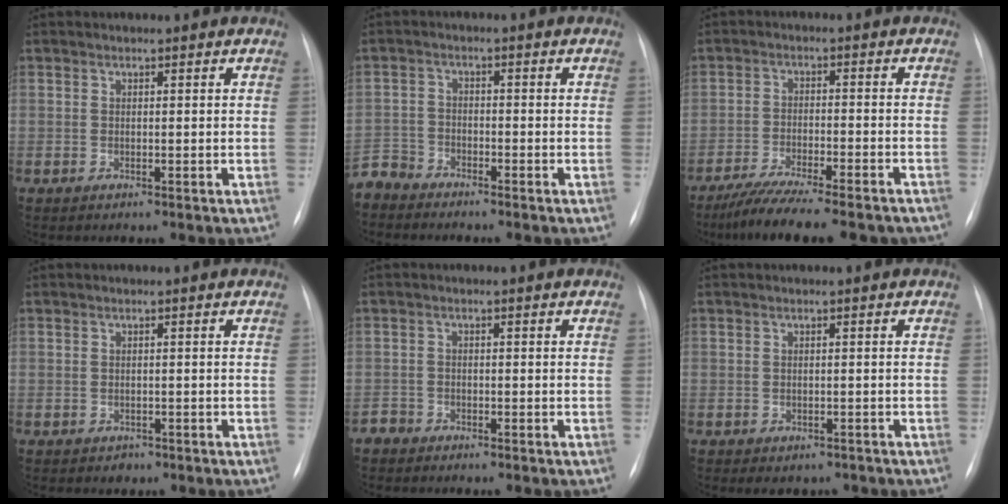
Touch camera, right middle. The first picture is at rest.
{"total": 4.2, "force": [-4.0, 1.1, -0.5], "torque": [0.015, -0.009, -0.082]}
{"total": 15.1, "force": [-12.8, 2.3, 7.6], "torque": [-0.120, -0.013, -0.193]}
{"total": 1.2, "force": [-0.8, 0.9, 0.2], "torque": [-0.003, 0.002, -0.009]}
{"total": 1.5, "force": [-1.3, 0.6, -0.4], "torque": [0.008, 0.001, -0.026]}
{"total": 3.8, "force": [-3.0, 2.0, 1.1], "torque": [-0.007, 0.006, -0.033]}